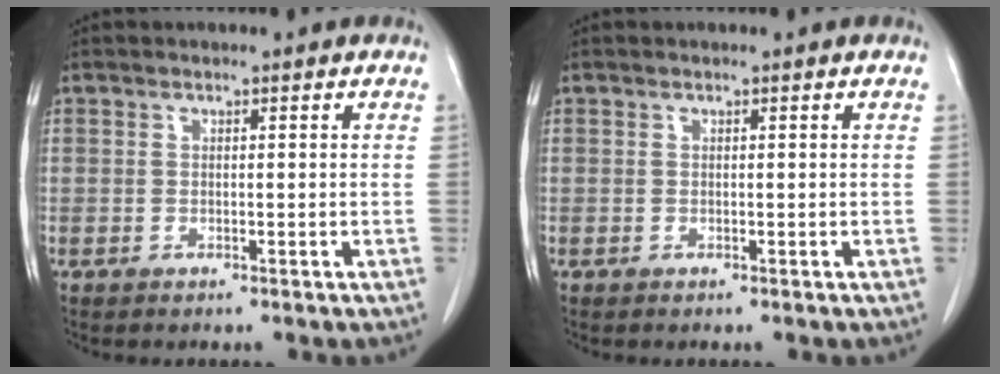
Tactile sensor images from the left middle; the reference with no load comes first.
{"total": 0.0}